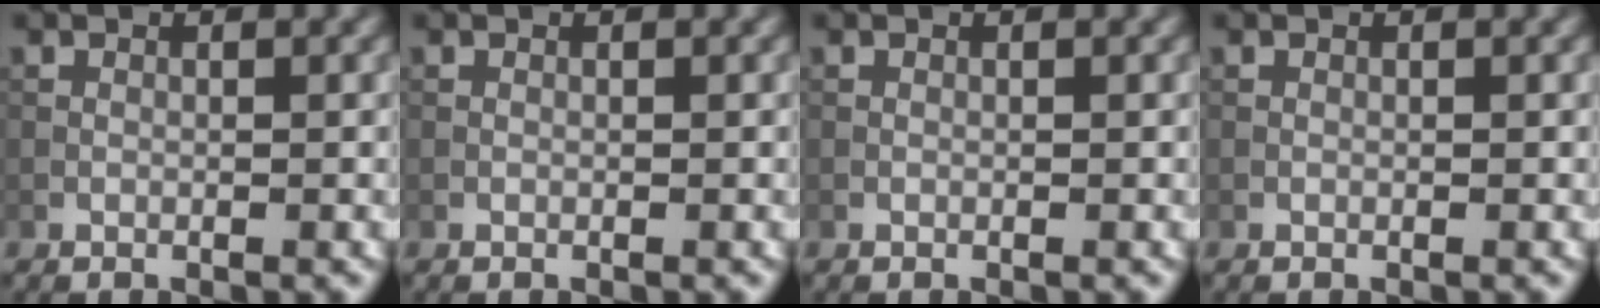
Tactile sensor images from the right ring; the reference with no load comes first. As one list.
[{"total": 0.0}, {"total": 0.0}, {"total": 0.0}]